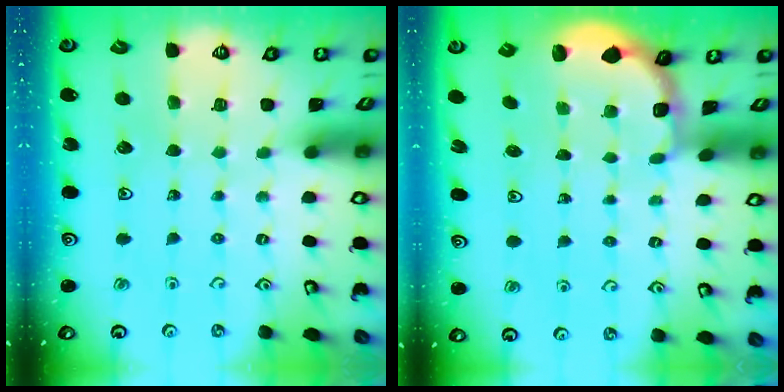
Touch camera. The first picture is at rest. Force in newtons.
{"total": 1.9, "press": 1.8, "slide": 0.7}